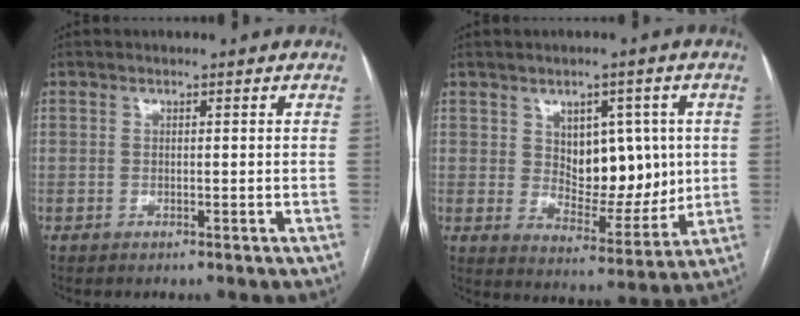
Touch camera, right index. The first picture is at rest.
{"total": 10.5, "force": [2.0, 6.0, 8.4], "torque": [-0.117, 0.004, 0.045]}